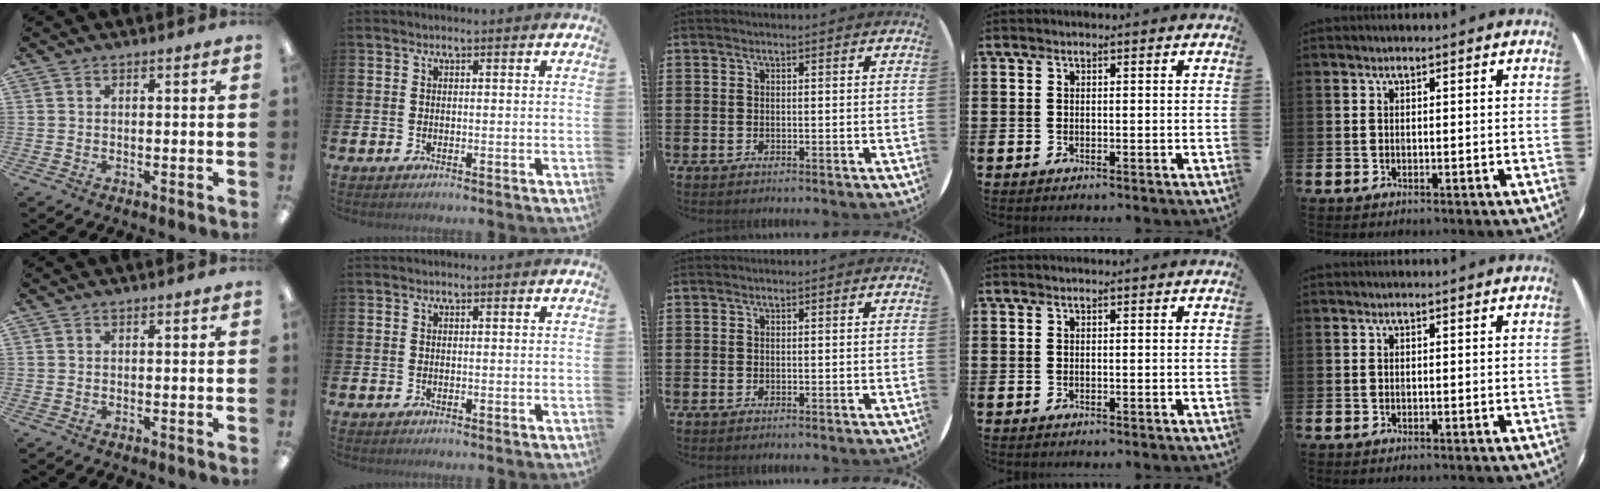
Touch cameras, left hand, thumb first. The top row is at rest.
{}